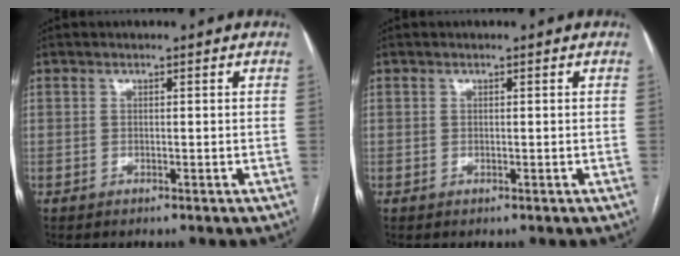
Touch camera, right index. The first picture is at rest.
{"total": 0.0}